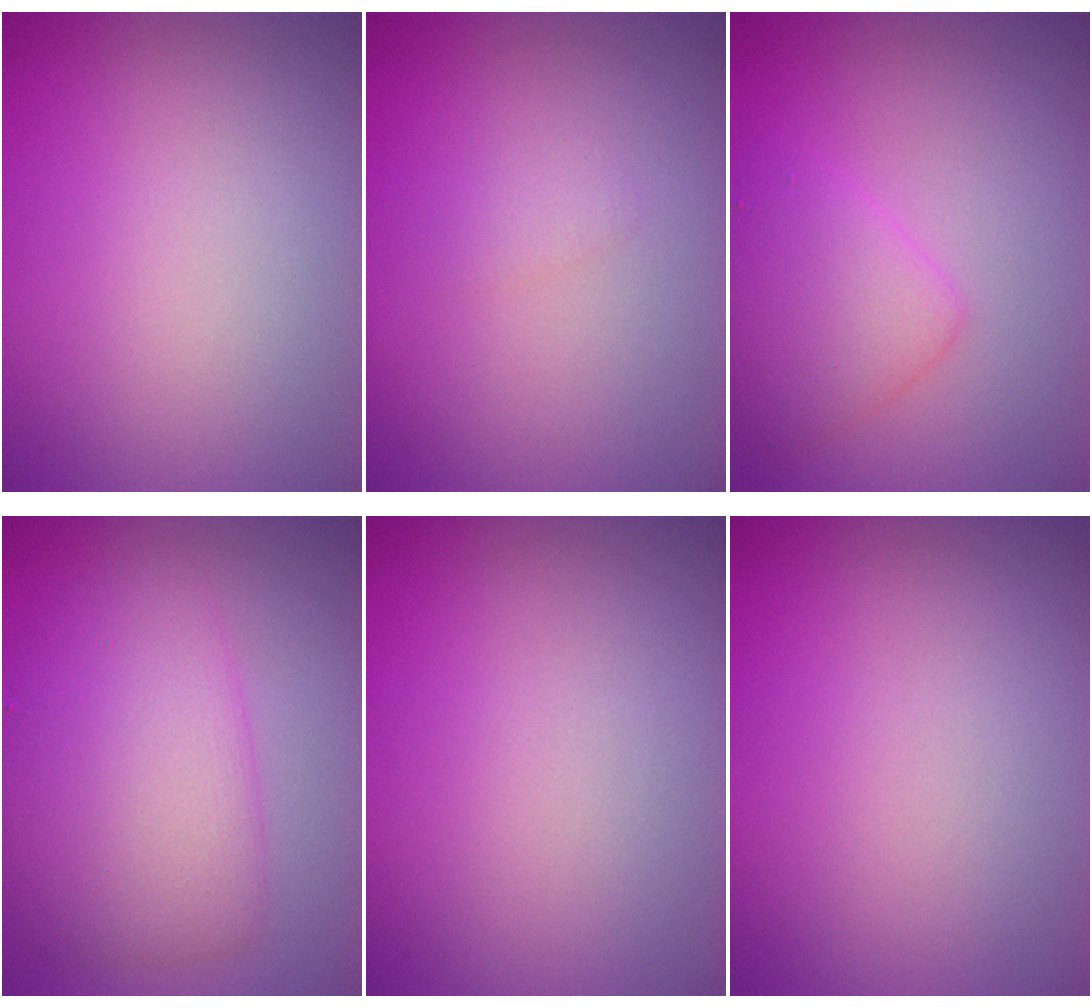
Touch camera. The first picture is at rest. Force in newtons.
{"total": 0.8, "press": 0.8, "slide": 0.1}
{"total": 3.2, "press": 3.2, "slide": 0.1}
{"total": 6.0, "press": 6.0, "slide": 0.1}
{"total": 0.0}
{"total": 0.0}